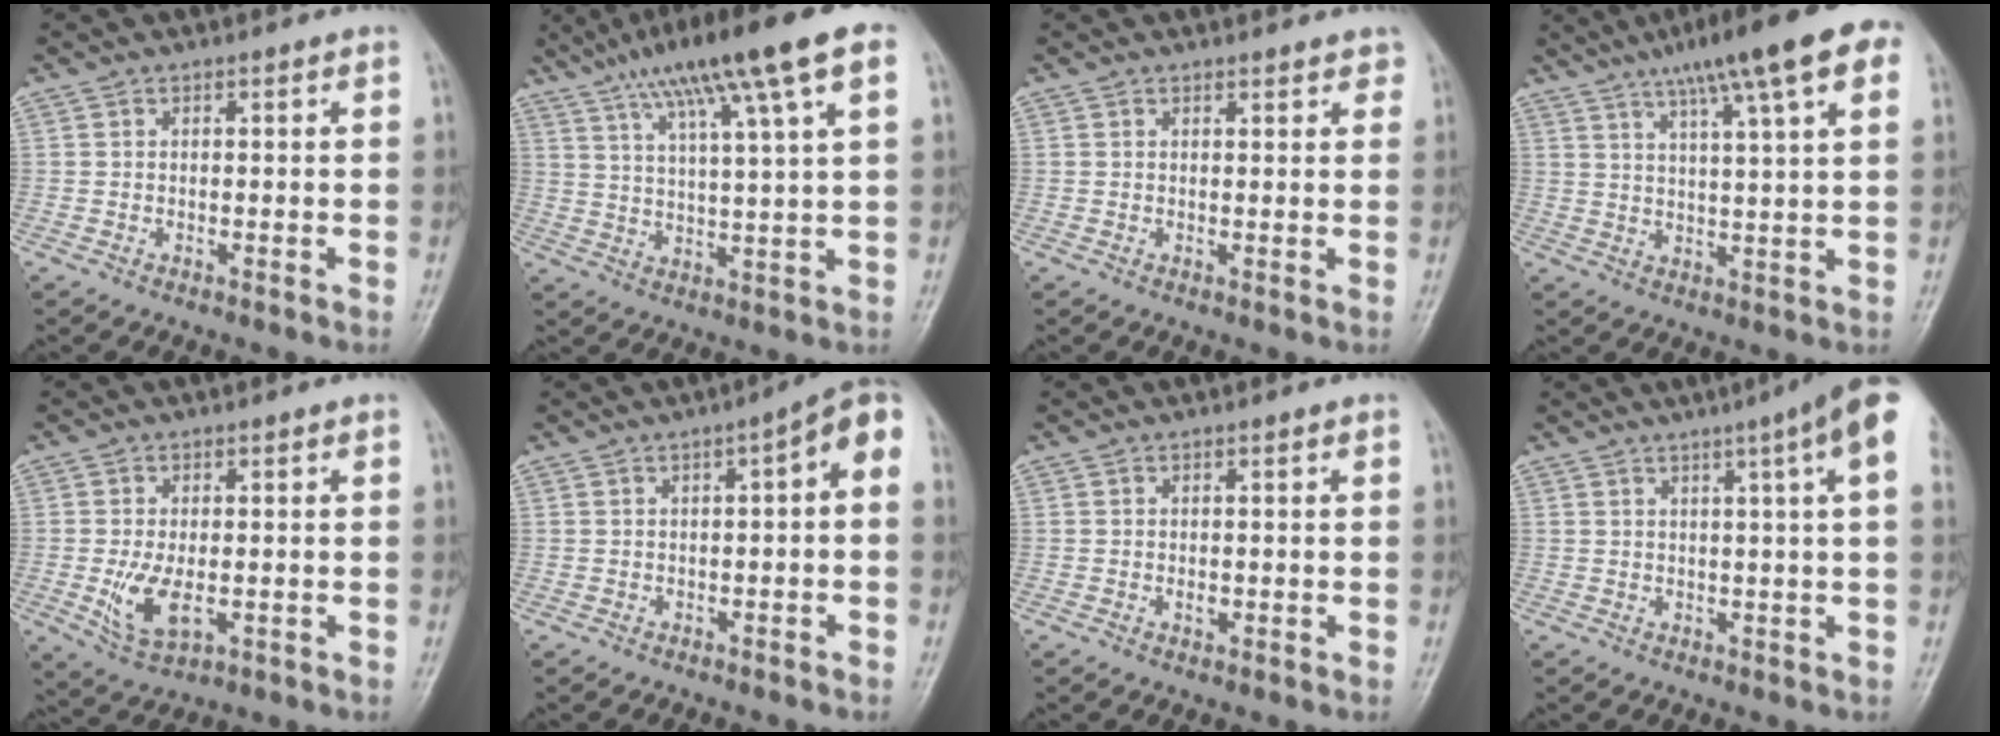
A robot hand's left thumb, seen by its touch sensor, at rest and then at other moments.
{"total": 17.3, "force": [9.2, 2.4, 14.4], "torque": [-0.235, 0.007, 0.149]}
{"total": 2.2, "force": [1.9, 0.9, 0.8], "torque": [0.008, -0.005, 0.017]}
{"total": 16.8, "force": [9.4, 2.9, 13.7], "torque": [-0.195, 0.005, 0.136]}
{"total": 6.8, "force": [-1.1, 3.8, 5.6], "torque": [-0.107, -0.016, -0.011]}
{"total": 6.0, "force": [0.5, 2.0, 5.6], "torque": [-0.063, 0.030, -0.004]}
{"total": 0.9, "force": [0.1, 0.7, 0.6], "torque": [-0.005, -0.002, 0.002]}
{"total": 11.1, "force": [5.3, 0.5, 9.7], "torque": [-0.127, 0.010, 0.056]}